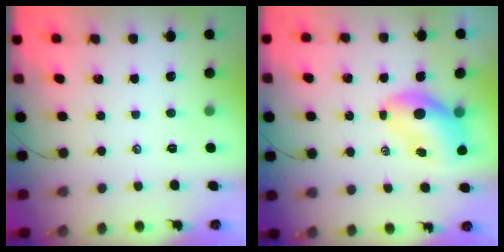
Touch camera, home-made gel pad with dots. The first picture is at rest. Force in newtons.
{"total": 7.5, "press": 7.2, "slide": 2.1}